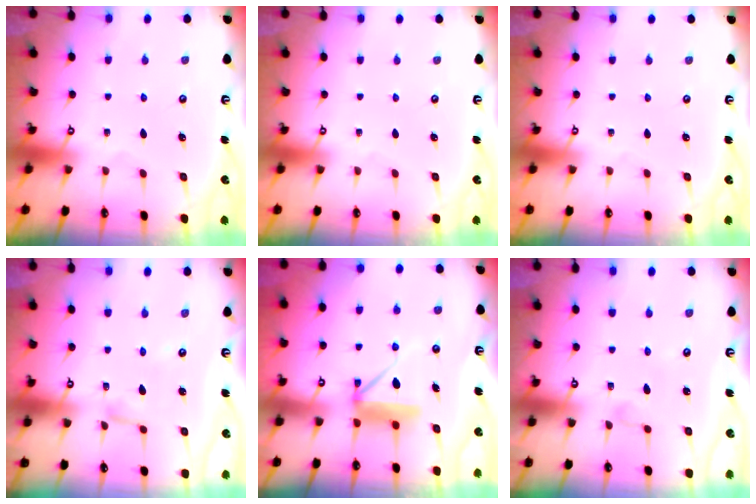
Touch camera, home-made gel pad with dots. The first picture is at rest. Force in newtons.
{"total": 0.0}
{"total": 0.0}
{"total": 6.3, "press": 6.3, "slide": 0.4}
{"total": 8.9, "press": 8.9, "slide": 0.9}
{"total": 4.7, "press": 4.7, "slide": 0.4}